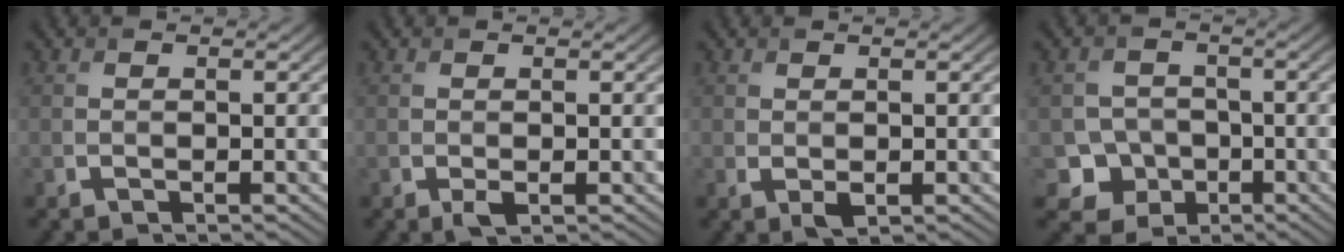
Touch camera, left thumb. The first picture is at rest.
{"total": 0.9, "force": [-0.3, 0.4, 0.8], "torque": [-0.018, -0.005, -0.004]}
{"total": 1.2, "force": [0.1, 0.6, 1.0], "torque": [-0.022, -0.006, 0.007]}
{"total": 4.8, "force": [-1.8, 4.3, 1.2], "torque": [-0.022, -0.003, -0.049]}